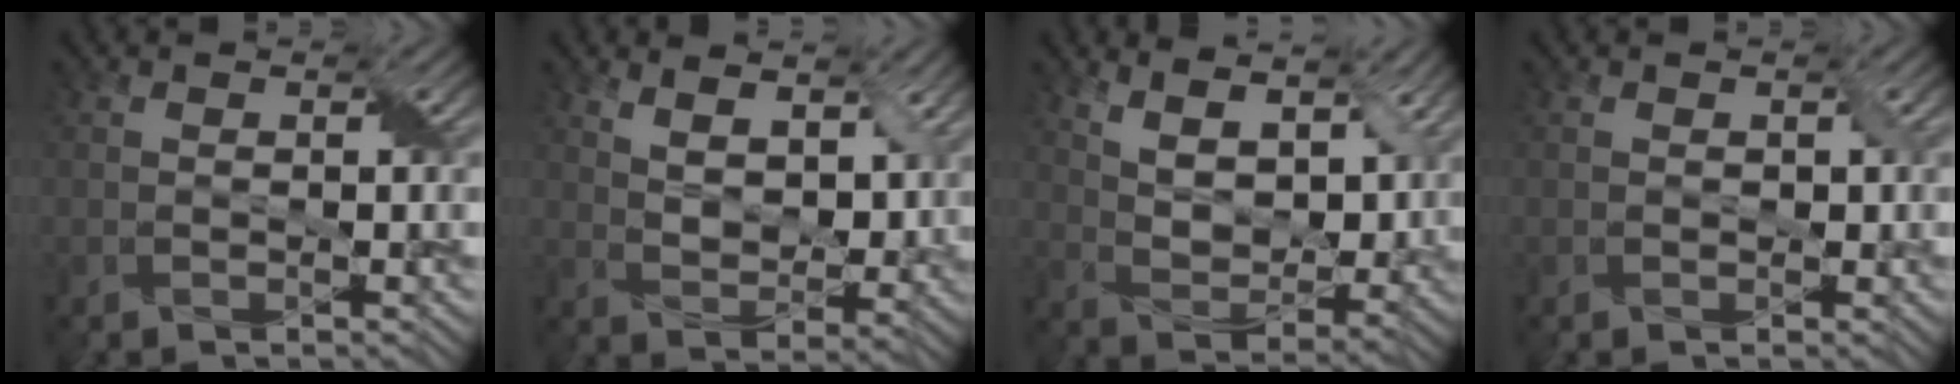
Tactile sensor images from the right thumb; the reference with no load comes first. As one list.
[{"total": 6.4, "force": [3.8, 3.3, 3.9], "torque": [-0.083, -0.010, 0.071]}, {"total": 9.2, "force": [5.5, 4.4, 5.8], "torque": [-0.123, -0.005, 0.098]}, {"total": 0.6, "force": [0.0, 0.6, 0.3], "torque": [-0.005, -0.003, 0.001]}]